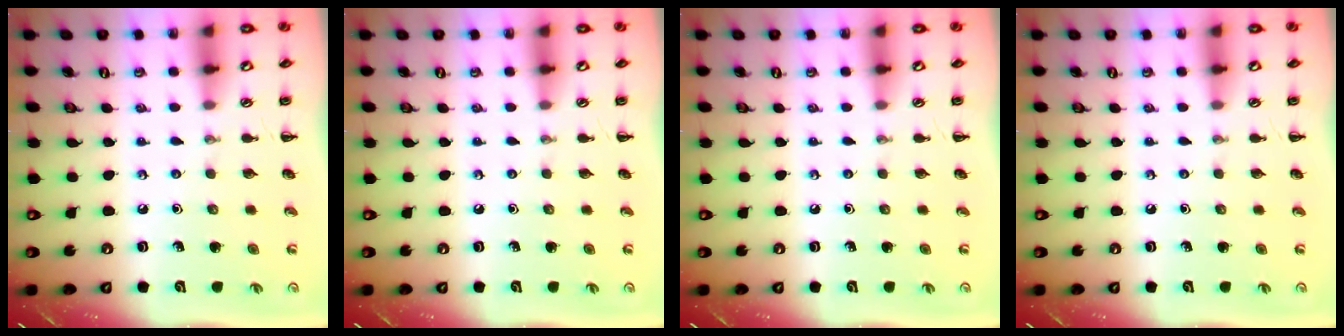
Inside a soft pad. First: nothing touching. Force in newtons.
{"total": 0.0}
{"total": 0.0}
{"total": 0.0}